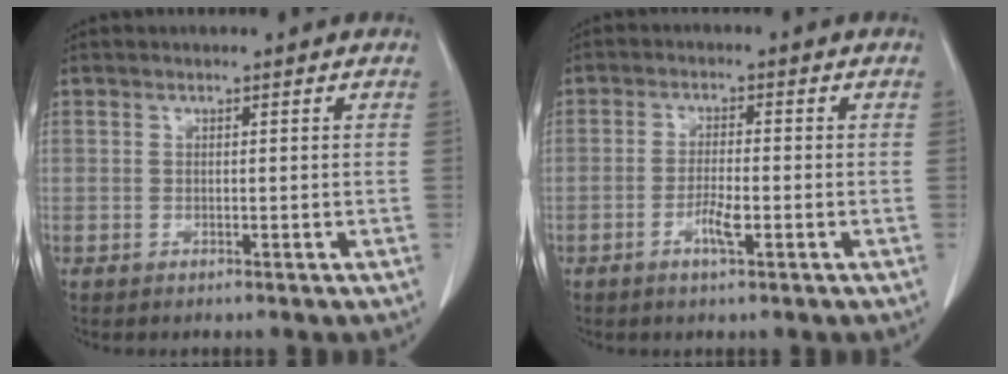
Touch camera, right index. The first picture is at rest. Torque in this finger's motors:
{"motor_torque": [0.07, -0.14, 0.01, 0.00]}